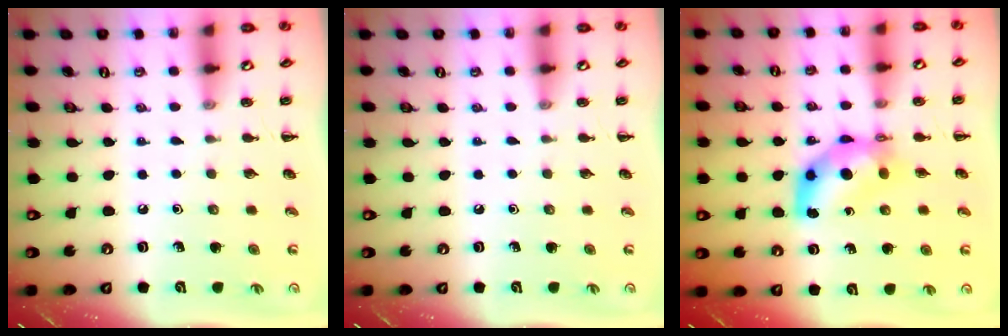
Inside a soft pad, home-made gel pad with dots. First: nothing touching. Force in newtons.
{"total": 0.0}
{"total": 7.1, "press": 7.0, "slide": 1.4}